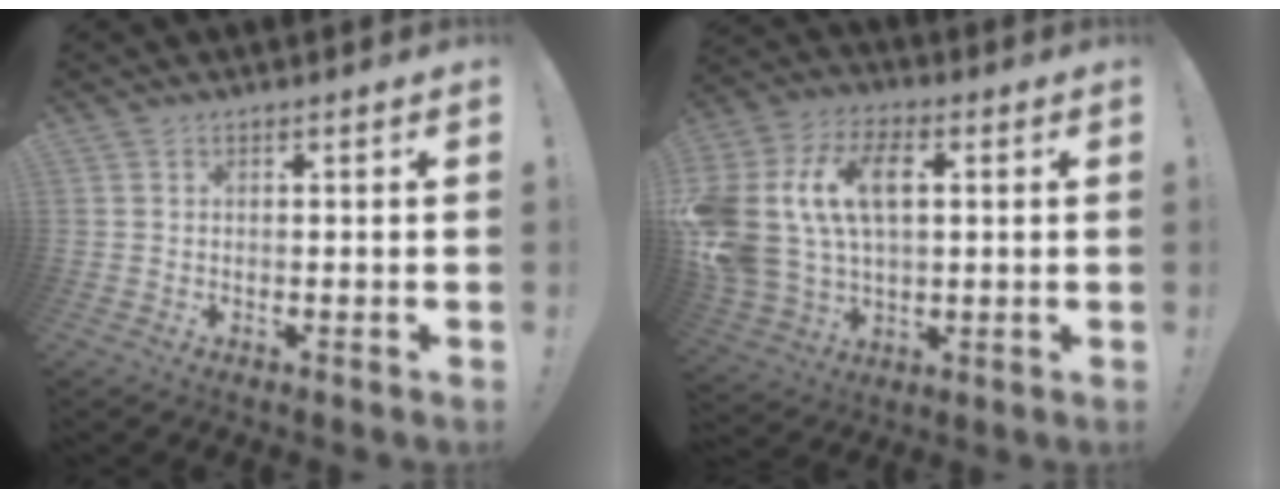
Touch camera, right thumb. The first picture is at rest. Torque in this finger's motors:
{"motor_torque": [1.41, 1.36, 1.88, 0.51, 0.56]}